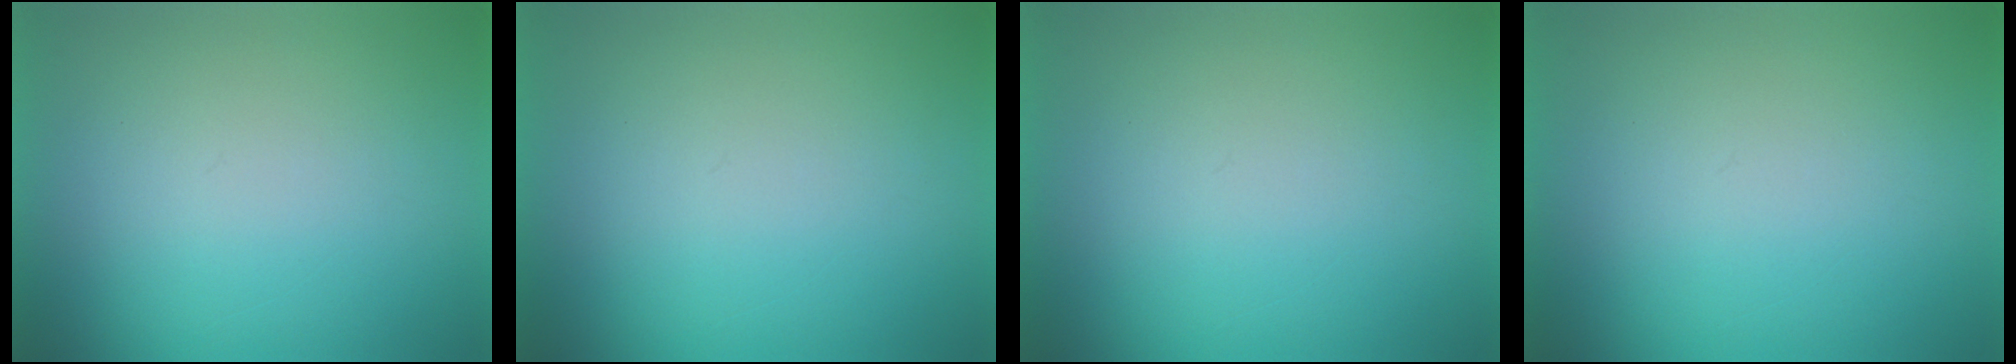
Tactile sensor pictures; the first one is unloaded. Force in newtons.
{"total": 0.0}
{"total": 0.0}
{"total": 0.0}